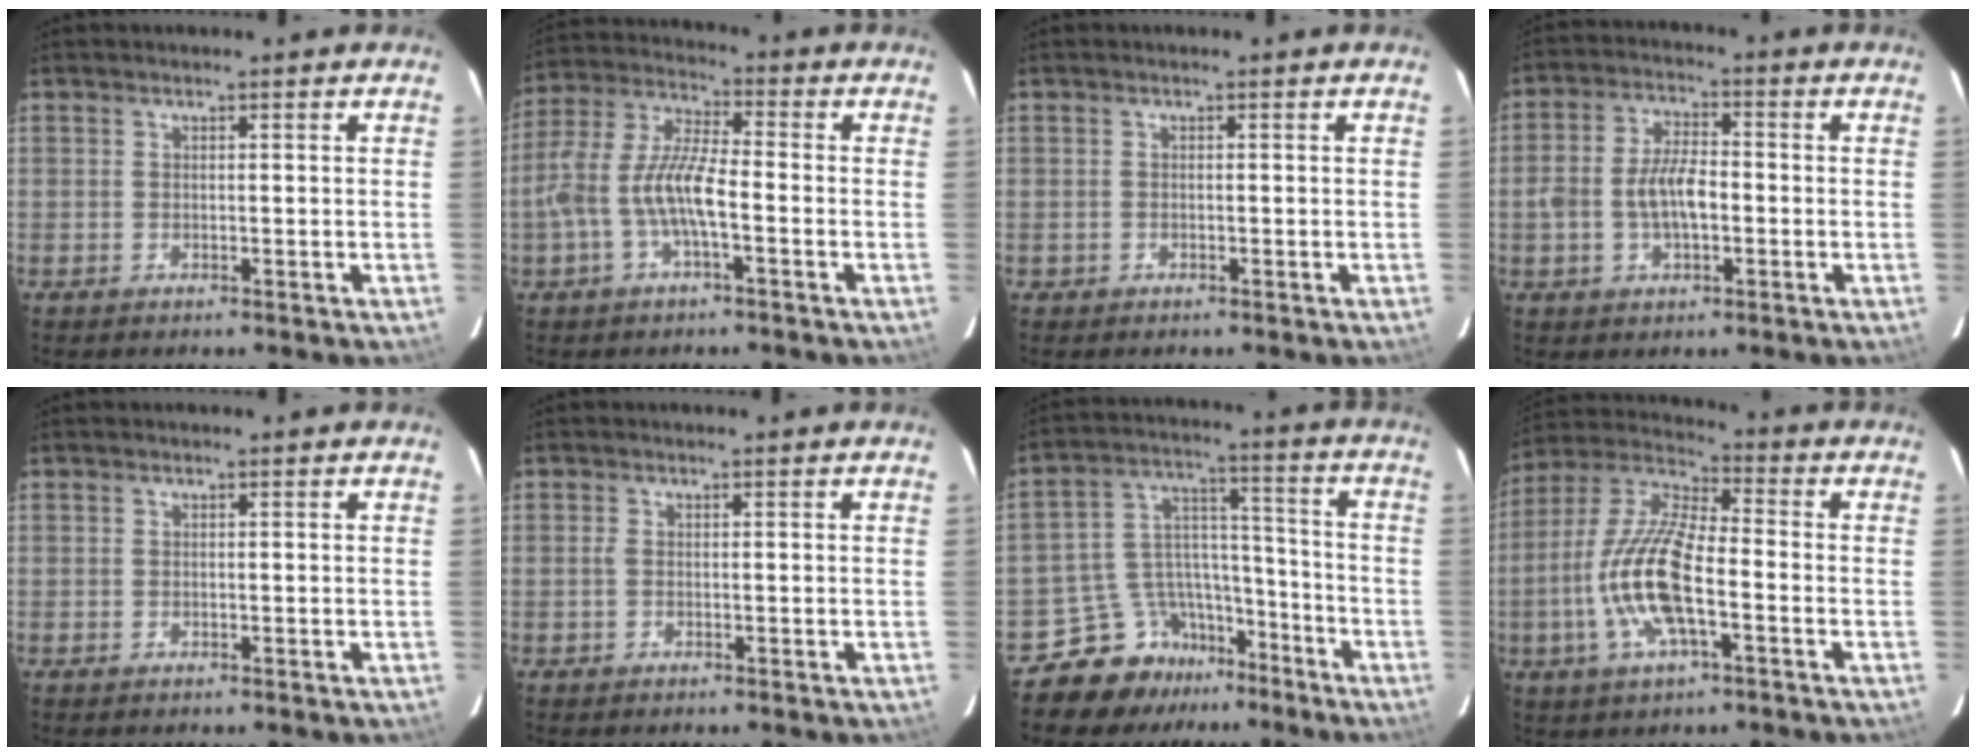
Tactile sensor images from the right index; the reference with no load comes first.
{"total": 10.4, "force": [-3.0, 2.9, 9.6], "torque": [-0.212, 0.008, -0.059]}
{"total": 0.6, "force": [-0.4, 0.5, -0.1], "torque": [0.000, 0.002, -0.006]}
{"total": 7.5, "force": [-1.4, 3.8, 6.4], "torque": [-0.126, 0.011, -0.022]}
{"total": 0.0}
{"total": 0.7, "force": [0.0, 0.4, 0.6], "torque": [-0.015, 0.000, -0.003]}
{"total": 11.1, "force": [-9.1, 6.4, 1.0], "torque": [-0.033, 0.066, -0.151]}
{"total": 15.1, "force": [-4.2, 4.9, 13.7], "torque": [-0.283, -0.001, -0.086]}